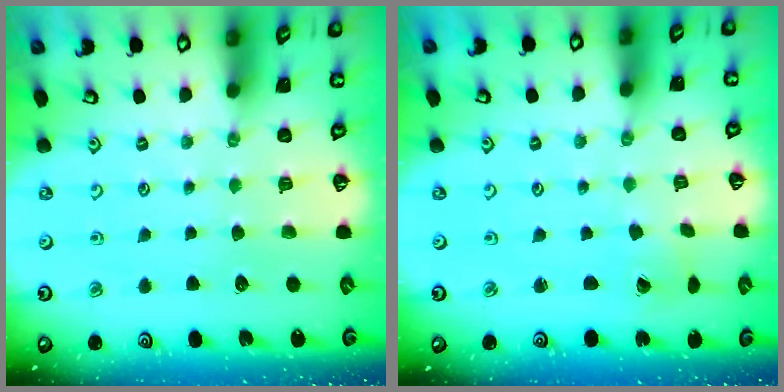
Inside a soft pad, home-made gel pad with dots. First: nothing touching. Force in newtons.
{"total": 1.1, "press": 1.1, "slide": 0.1}